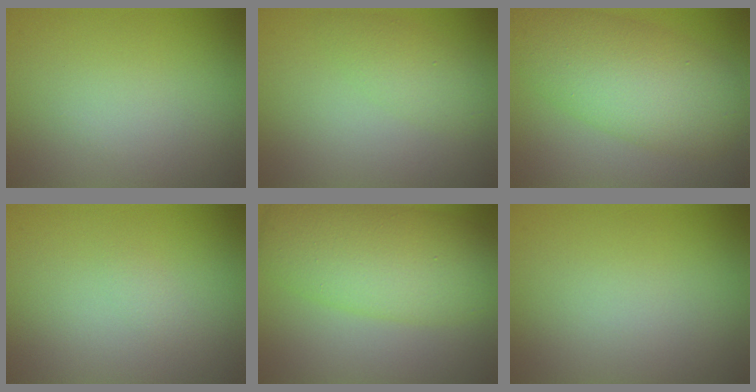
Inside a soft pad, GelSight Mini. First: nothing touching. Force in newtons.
{"total": 2.2, "press": 2.2, "slide": 0.0}
{"total": 8.3, "press": 8.3, "slide": 0.0}
{"total": 0.7, "press": 0.7, "slide": 0.1}
{"total": 8.2, "press": 8.2, "slide": 0.2}
{"total": 0.0}